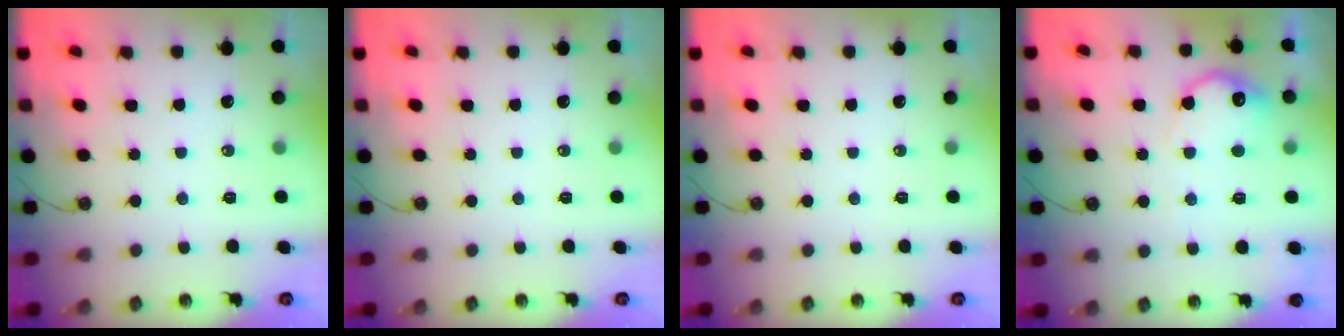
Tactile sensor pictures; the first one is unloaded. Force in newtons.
{"total": 0.0}
{"total": 0.0}
{"total": 12.8, "press": 12.8, "slide": 0.6}